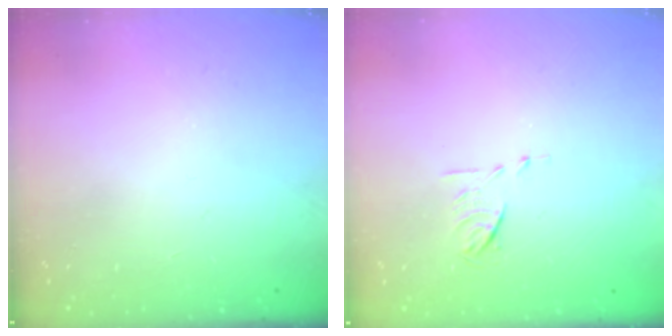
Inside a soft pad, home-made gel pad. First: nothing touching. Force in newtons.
{"total": 5.5, "press": 5.4, "slide": 1.1}